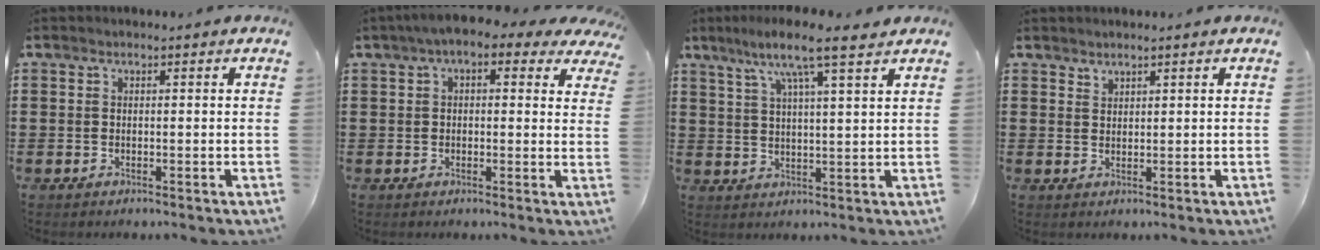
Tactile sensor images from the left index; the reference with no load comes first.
{"total": 4.4, "force": [2.4, 1.6, 3.3], "torque": [-0.071, 0.004, 0.039]}
{"total": 7.9, "force": [5.7, 0.4, 5.5], "torque": [-0.115, -0.013, 0.095]}
{"total": 1.5, "force": [1.5, 0.3, 0.0], "torque": [-0.003, 0.000, 0.030]}